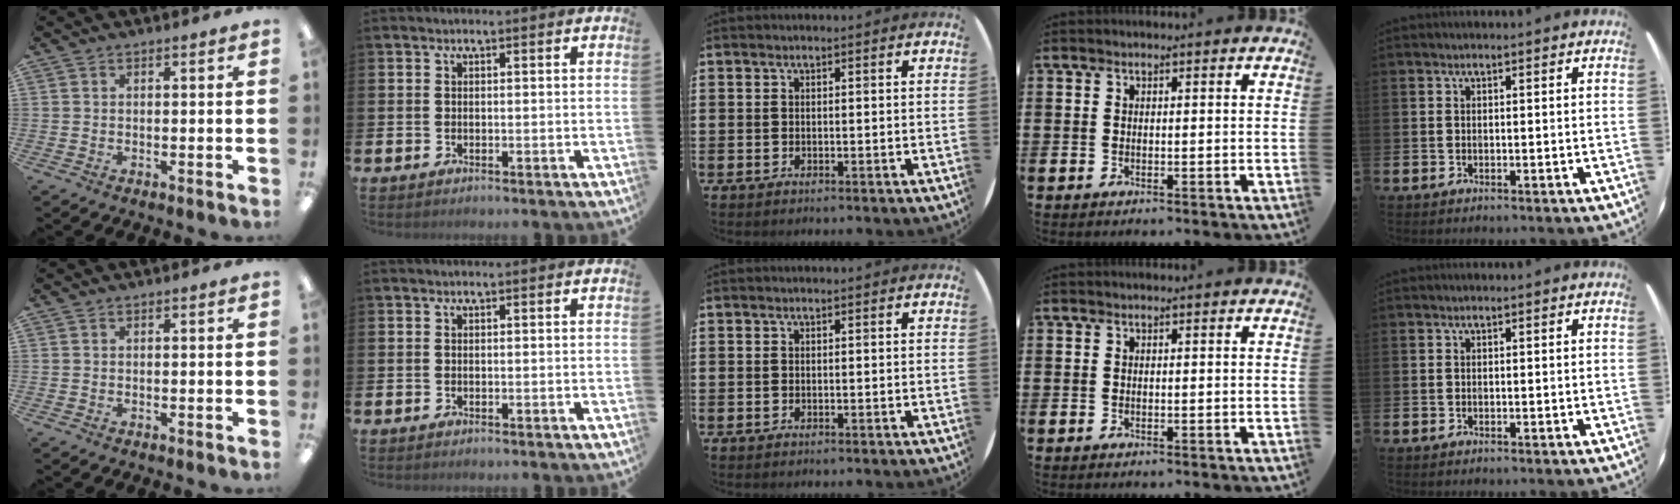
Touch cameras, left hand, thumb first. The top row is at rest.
{}